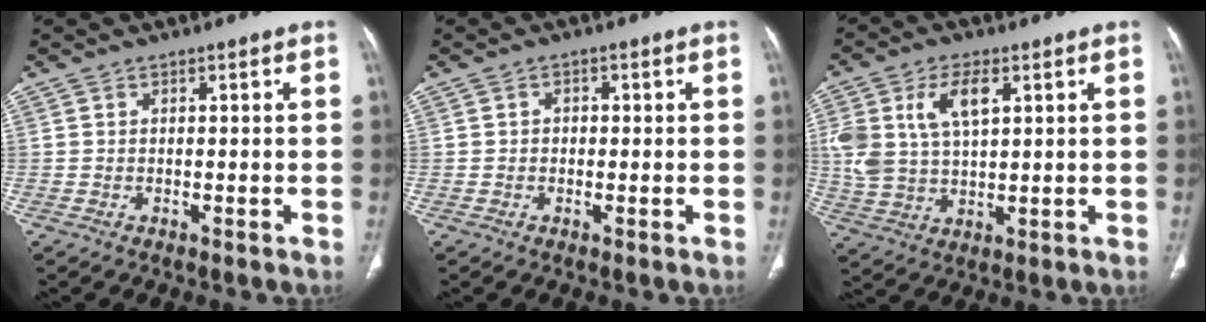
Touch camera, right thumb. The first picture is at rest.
{"total": 1.4, "force": [0.0, 1.2, 0.7], "torque": [-0.003, 0.004, -0.003]}
{"total": 11.6, "force": [3.9, 6.2, 8.9], "torque": [-0.185, 0.002, 0.082]}